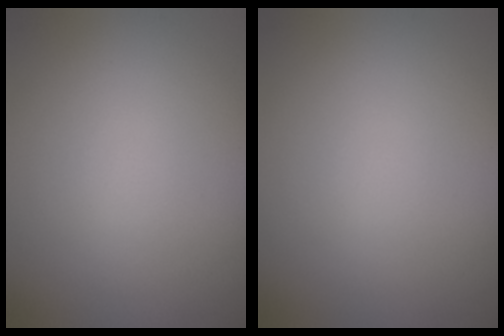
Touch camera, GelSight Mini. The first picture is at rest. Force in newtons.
{"total": 0.0}